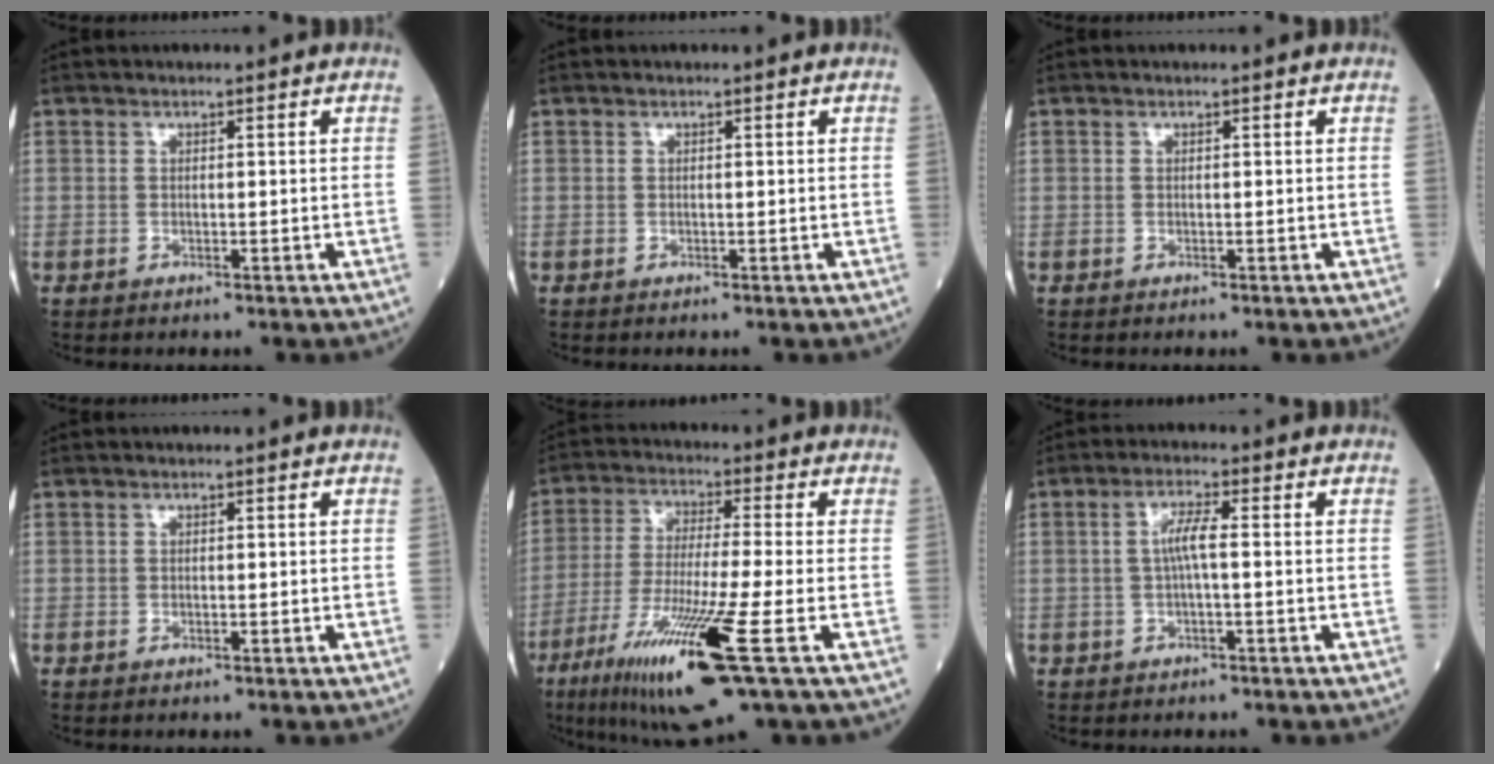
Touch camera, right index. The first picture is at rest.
{"total": 0.0}
{"total": 0.0}
{"total": 0.0}
{"total": 16.2, "force": [-7.3, 0.1, 14.5], "torque": [-0.284, -0.045, -0.133]}
{"total": 3.4, "force": [0.0, 0.1, 3.4], "torque": [-0.067, 0.007, 0.001]}